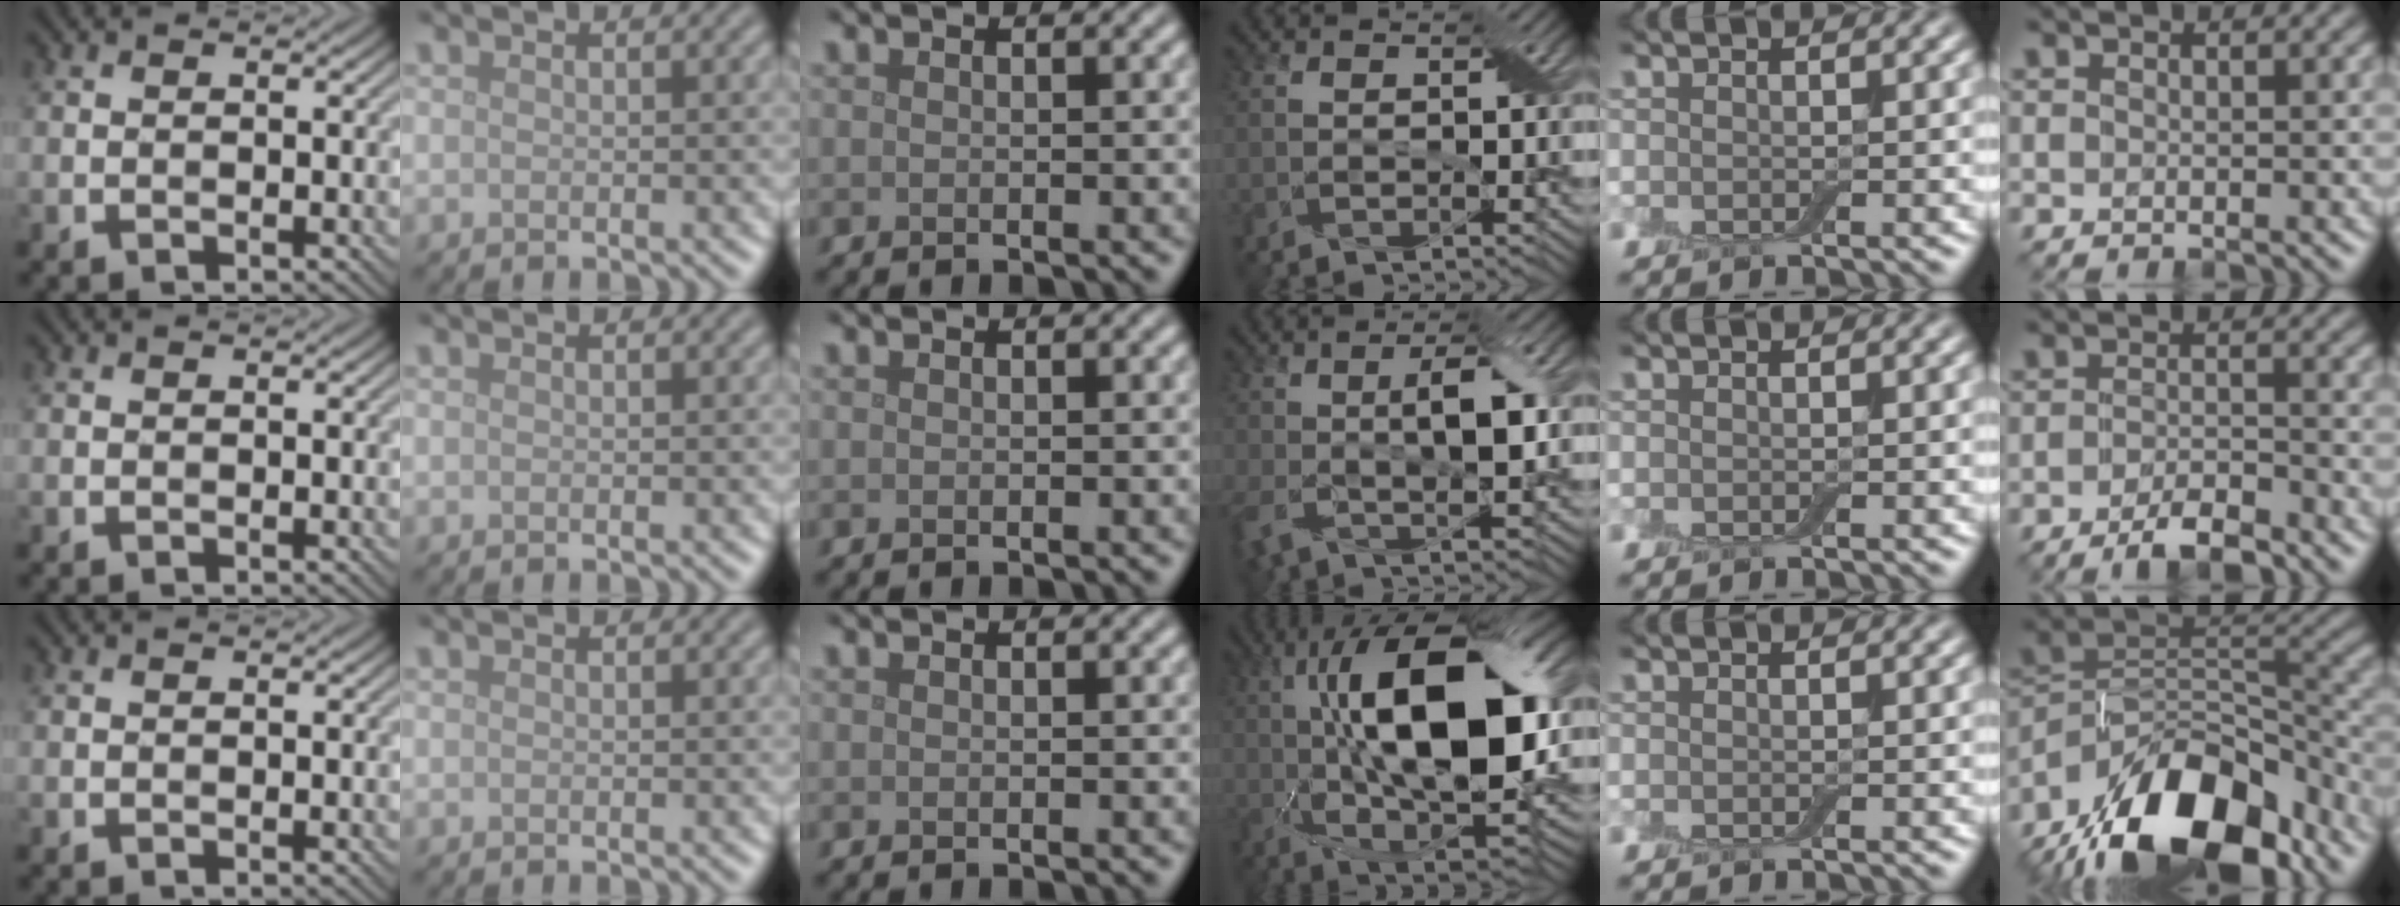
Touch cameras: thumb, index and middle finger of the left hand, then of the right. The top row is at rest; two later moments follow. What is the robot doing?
{"motion": "close", "object": "airpods case & airpods"}